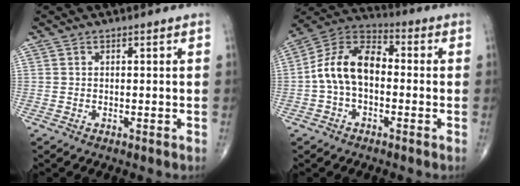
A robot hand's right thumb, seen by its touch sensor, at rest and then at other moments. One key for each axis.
{"total": 12.0, "fx": -1.0, "fy": 7.6, "fz": 9.3, "tx": -0.161, "ty": 0.038, "tz": -0.031}